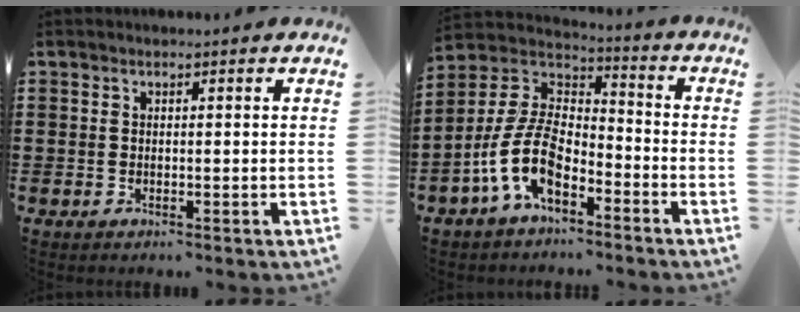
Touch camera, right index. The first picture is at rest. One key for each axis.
{"total": 10.9, "fx": -5.6, "fy": 5.3, "fz": 7.7, "tx": -0.201, "ty": -0.009, "tz": -0.118}